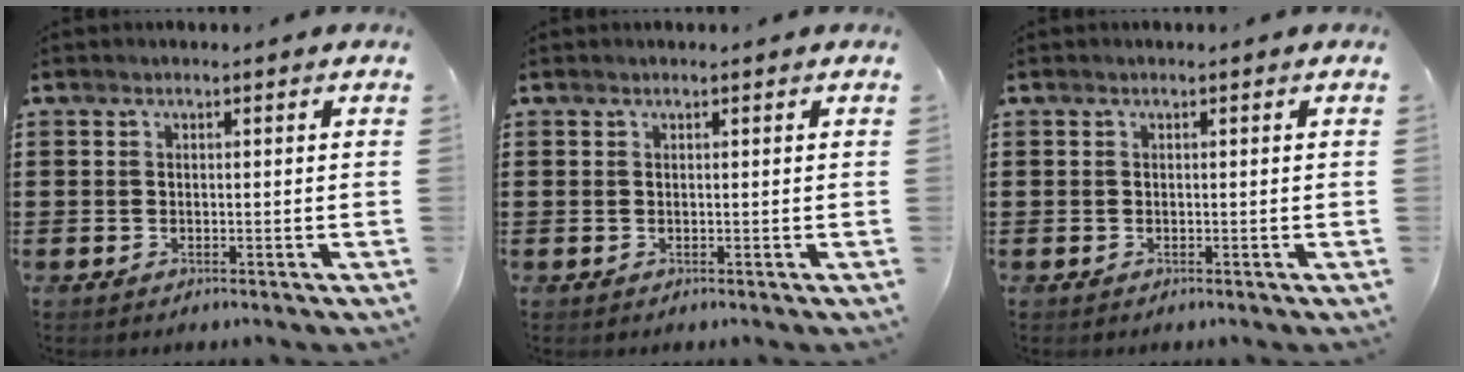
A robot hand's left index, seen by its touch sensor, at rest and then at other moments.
{"total": 0.0}
{"total": 0.0}